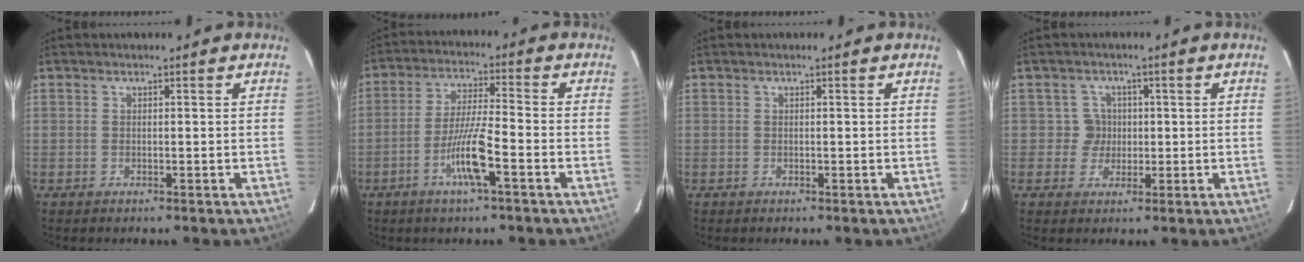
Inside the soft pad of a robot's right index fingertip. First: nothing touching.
{"total": 8.1, "force": [-3.5, 0.1, 7.3], "torque": [-0.142, -0.003, -0.068]}
{"total": 0.0}
{"total": 3.2, "force": [0.2, 3.2, -0.1], "torque": [0.013, 0.009, 0.001]}